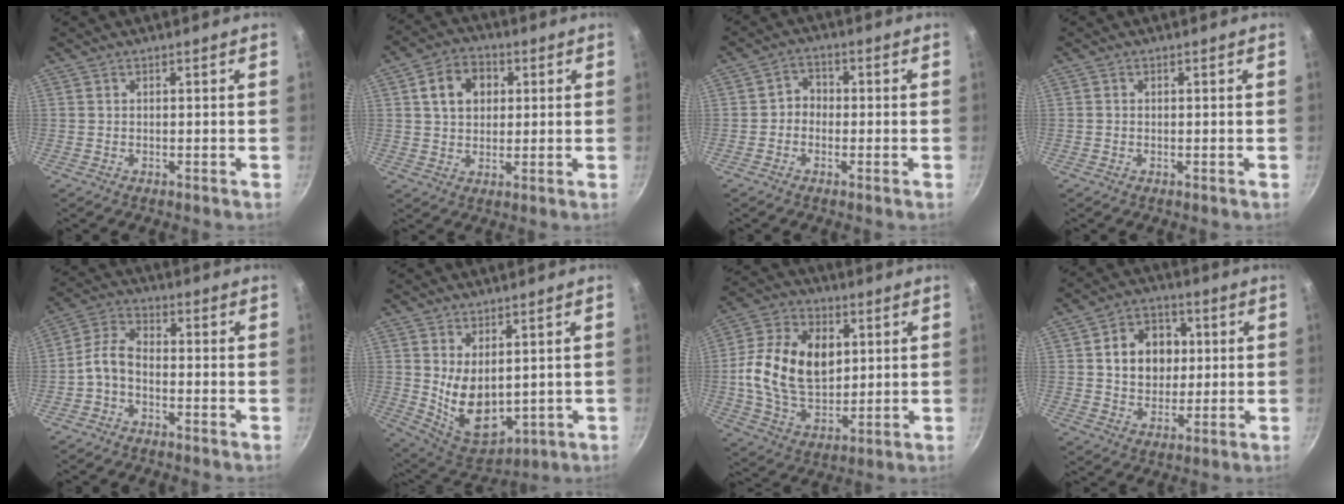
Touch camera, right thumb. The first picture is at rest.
{"total": 8.9, "force": [2.5, 6.8, 5.1], "torque": [-0.063, 0.009, 0.035]}
{"total": 3.4, "force": [-0.7, 3.0, 1.4], "torque": [0.001, 0.015, -0.021]}
{"total": 0.0}
{"total": 5.6, "force": [-2.2, 3.3, 4.0], "torque": [-0.085, 0.034, -0.054]}
{"total": 11.5, "force": [1.5, 7.0, 9.0], "torque": [-0.124, -0.038, 0.055]}
{"total": 18.0, "force": [2.6, 12.1, 13.0], "torque": [-0.224, 0.001, 0.042]}
{"total": 11.6, "force": [2.0, 9.4, 6.6], "torque": [-0.069, 0.005, 0.029]}